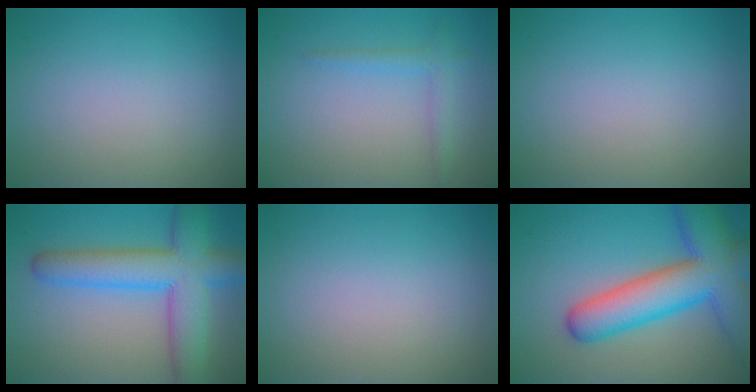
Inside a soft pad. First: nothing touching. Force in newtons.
{"total": 1.7, "press": 1.7, "slide": 0.1}
{"total": 0.0}
{"total": 8.4, "press": 8.4, "slide": 0.4}
{"total": 0.0}
{"total": 10.8, "press": 10.8, "slide": 0.6}